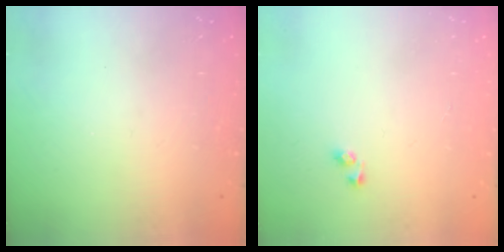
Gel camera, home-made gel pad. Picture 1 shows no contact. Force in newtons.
{"total": 2.4, "press": 2.0, "slide": 1.3}